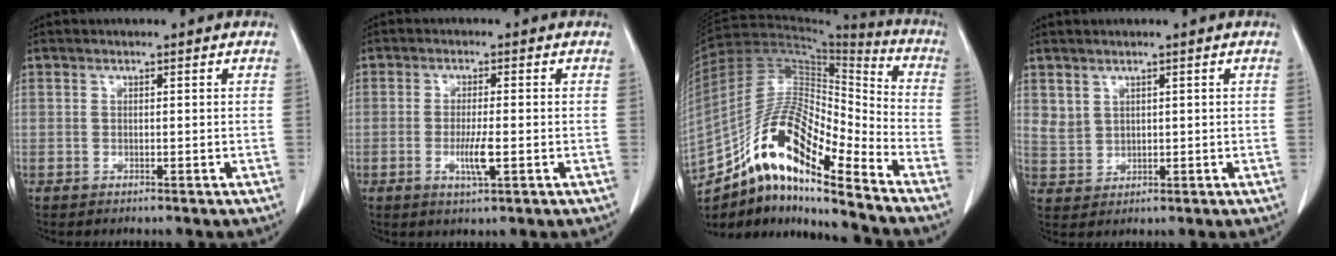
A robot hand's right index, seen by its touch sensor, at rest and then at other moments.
{"total": 4.1, "force": [-1.2, 0.4, 4.0], "torque": [-0.078, -0.008, -0.020]}
{"total": 18.4, "force": [-12.2, 3.9, 13.2], "torque": [-0.254, 0.028, -0.215]}
{"total": 2.8, "force": [1.7, 2.1, 0.7], "torque": [-0.011, -0.004, 0.042]}